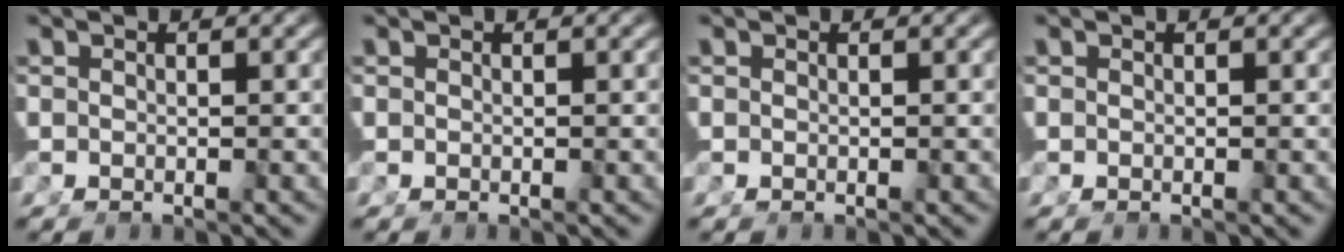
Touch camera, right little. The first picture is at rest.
{"total": 0.0}
{"total": 0.0}
{"total": 0.0}